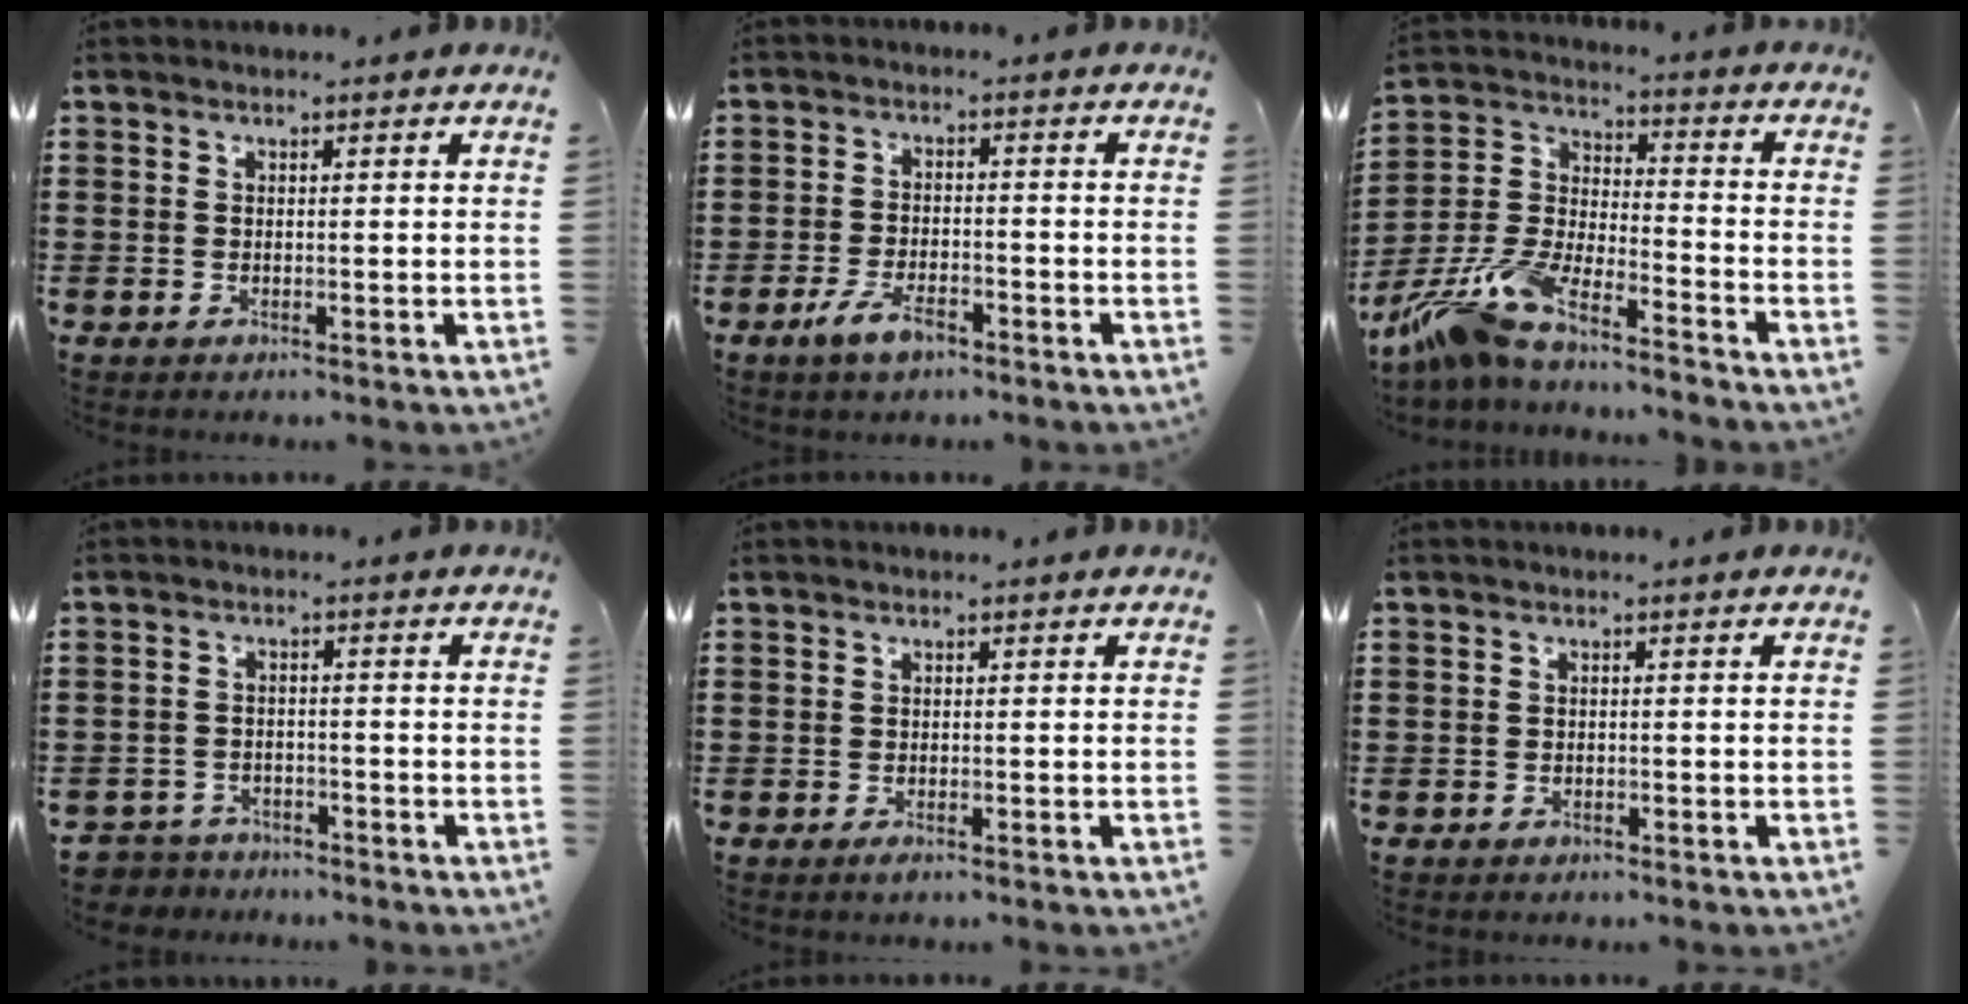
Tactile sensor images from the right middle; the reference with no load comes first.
{"total": 4.7, "force": [-3.0, 1.9, 3.0], "torque": [-0.070, 0.002, -0.061]}
{"total": 10.1, "force": [-9.0, 1.3, 4.4], "torque": [-0.102, 0.009, -0.182]}
{"total": 3.4, "force": [-3.3, 0.8, -0.4], "torque": [-0.004, -0.002, -0.073]}
{"total": 0.6, "force": [-0.4, 0.1, 0.4], "torque": [-0.010, -0.006, -0.006]}
{"total": 1.1, "force": [-0.9, 0.7, -0.1], "torque": [-0.001, 0.003, -0.020]}